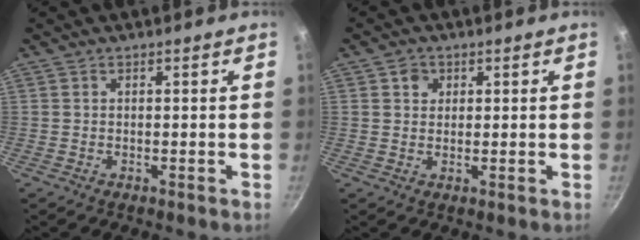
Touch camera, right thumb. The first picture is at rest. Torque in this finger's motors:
{"motor_torque": [-0.46, 0.67, 0.04, 0.60, -0.01]}